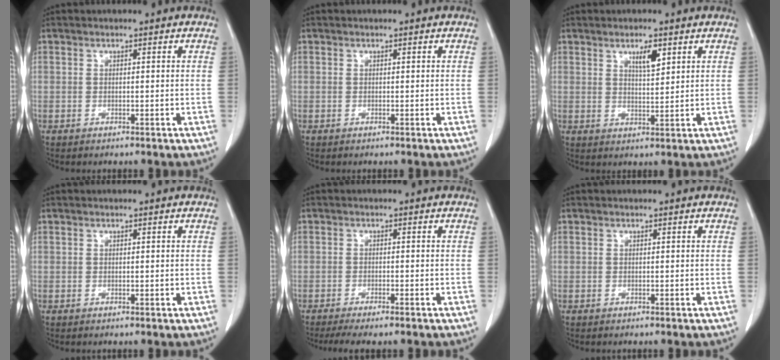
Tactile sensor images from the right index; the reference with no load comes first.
{"total": 0.0}
{"total": 3.6, "force": [2.0, 0.8, 2.9], "torque": [-0.049, -0.003, 0.035]}
{"total": 0.0}
{"total": 6.0, "force": [-4.9, 0.7, 3.5], "torque": [-0.046, -0.010, -0.074]}
{"total": 0.0}